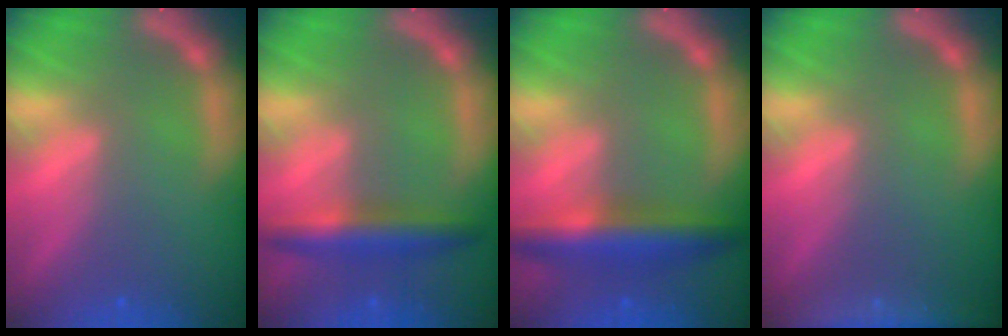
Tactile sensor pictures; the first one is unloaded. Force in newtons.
{"total": 4.4}
{"total": 5.9}
{"total": 9.0}